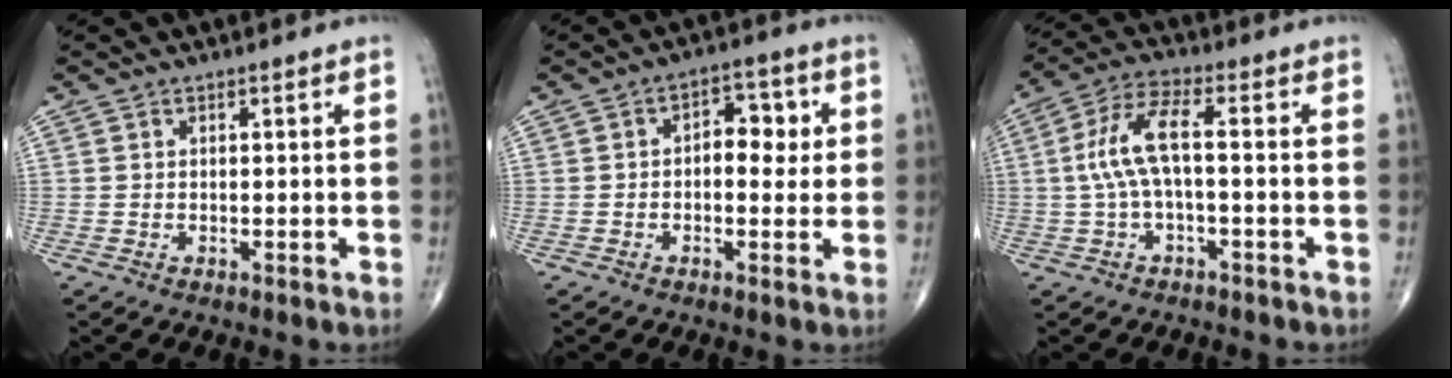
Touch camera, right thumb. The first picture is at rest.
{"total": 6.6, "force": [0.7, 4.1, 5.2], "torque": [-0.033, 0.012, 0.005]}
{"total": 8.8, "force": [-0.2, 2.7, 8.3], "torque": [-0.189, 0.034, -0.006]}